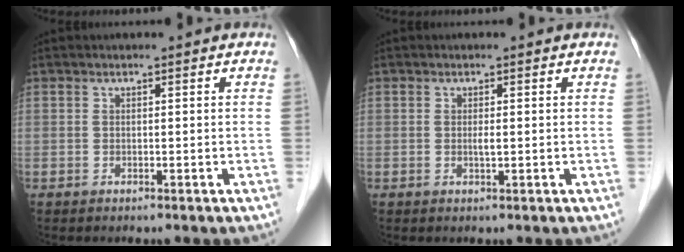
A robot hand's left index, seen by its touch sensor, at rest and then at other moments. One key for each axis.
{"total": 0.9, "fx": 0.0, "fy": 0.1, "fz": 0.9, "tx": -0.018, "ty": -0.003, "tz": -0.001}